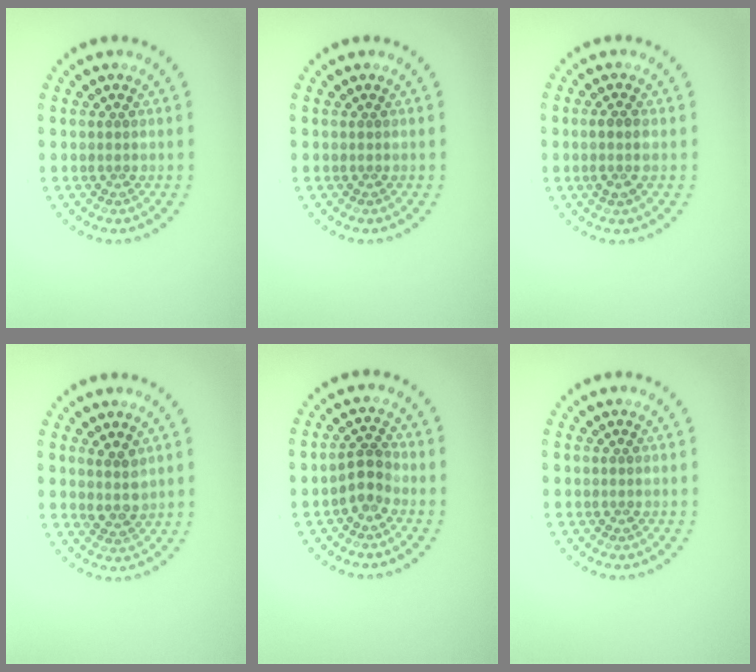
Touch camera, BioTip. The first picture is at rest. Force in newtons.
{"total": 0.0}
{"total": 1.9, "press": 1.7, "slide": 0.8}
{"total": 2.0, "press": 1.8, "slide": 1.0}
{"total": 2.0, "press": 1.8, "slide": 0.9}
{"total": 0.0}